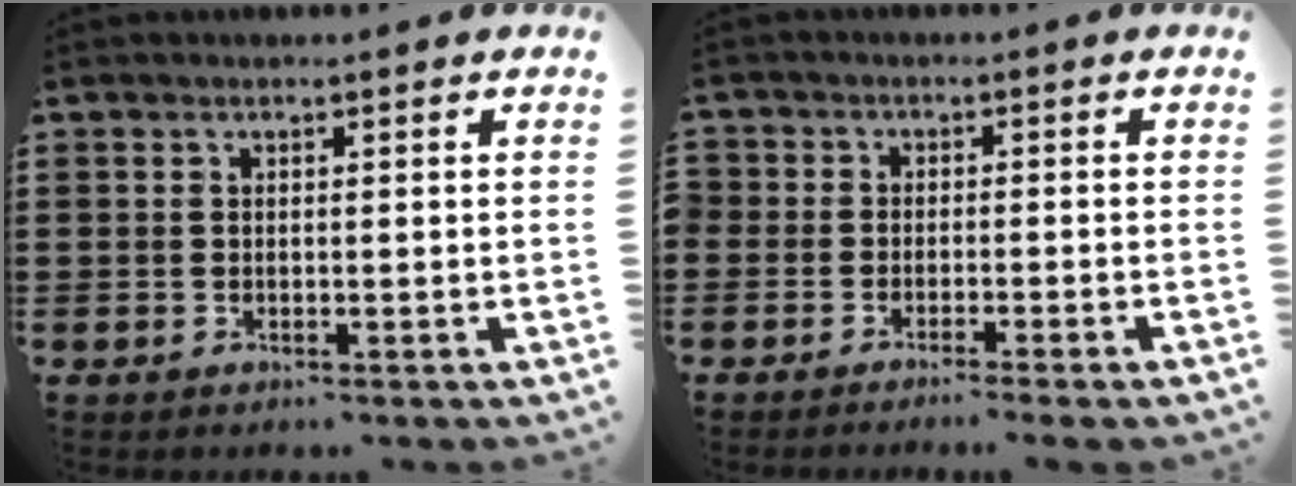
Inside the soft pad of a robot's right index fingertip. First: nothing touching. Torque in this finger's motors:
{"motor_torque": [0.32, -0.24, -0.01, 0.00]}